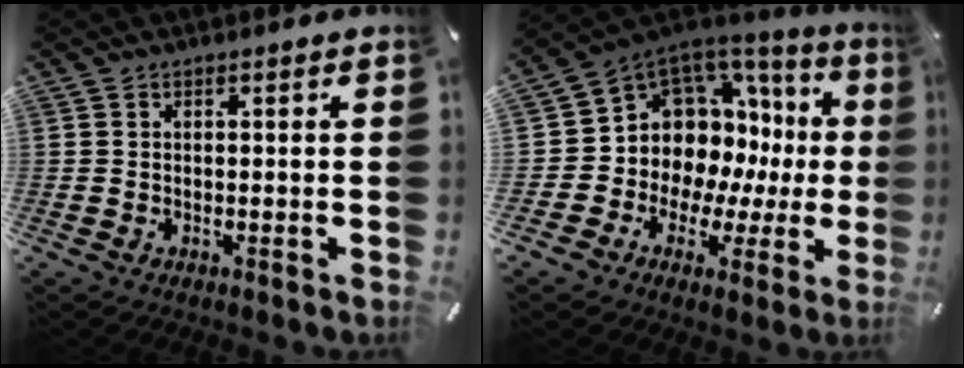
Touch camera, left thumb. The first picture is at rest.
{"total": 10.3, "force": [3.0, 9.1, 3.8], "torque": [-0.068, -0.060, 0.069]}